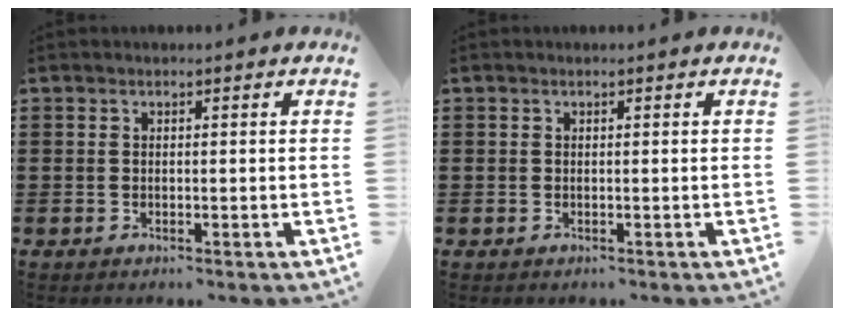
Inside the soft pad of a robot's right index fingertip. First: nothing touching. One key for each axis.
{"total": 0.5, "fx": 0.1, "fy": 0.5, "fz": 0.0, "tx": -0.001, "ty": 0.005, "tz": 0.000}